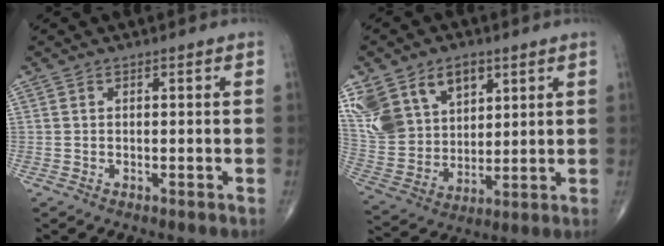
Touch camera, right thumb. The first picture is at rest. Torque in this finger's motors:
{"motor_torque": [-0.06, 0.36, 0.72, 0.78, 0.19]}